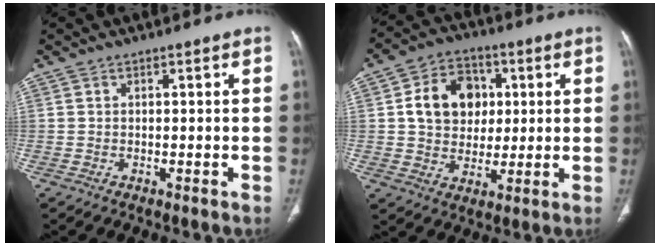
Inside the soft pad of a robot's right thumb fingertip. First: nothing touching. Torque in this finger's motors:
{"motor_torque": [-1.10, 1.15, 0.93, -0.29, 0.09]}